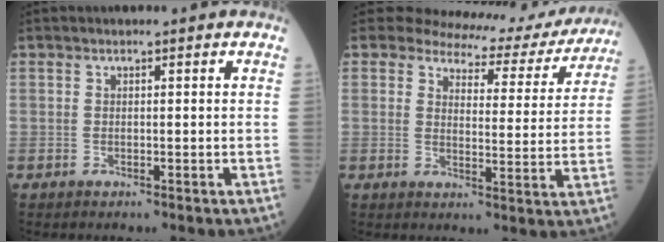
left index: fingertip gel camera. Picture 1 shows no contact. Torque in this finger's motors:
{"motor_torque": [0.99, -1.15, 0.04, -0.01]}